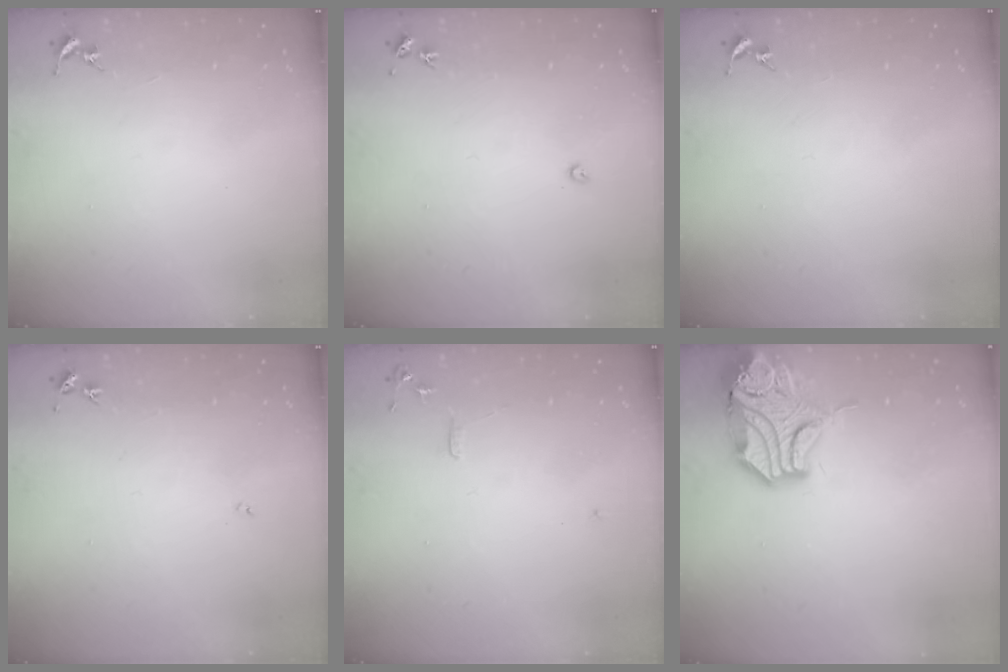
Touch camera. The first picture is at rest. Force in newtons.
{"total": 2.4, "press": 2.4, "slide": 0.3}
{"total": 0.0}
{"total": 3.0, "press": 3.0, "slide": 0.4}
{"total": 6.0, "press": 6.0, "slide": 0.7}
{"total": 15.9, "press": 15.8, "slide": 2.3}